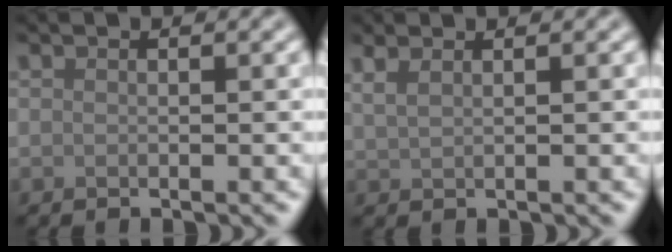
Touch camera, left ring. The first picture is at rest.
{"total": 2.2, "force": [1.6, 0.9, 1.3], "torque": [-0.021, 0.001, 0.019]}